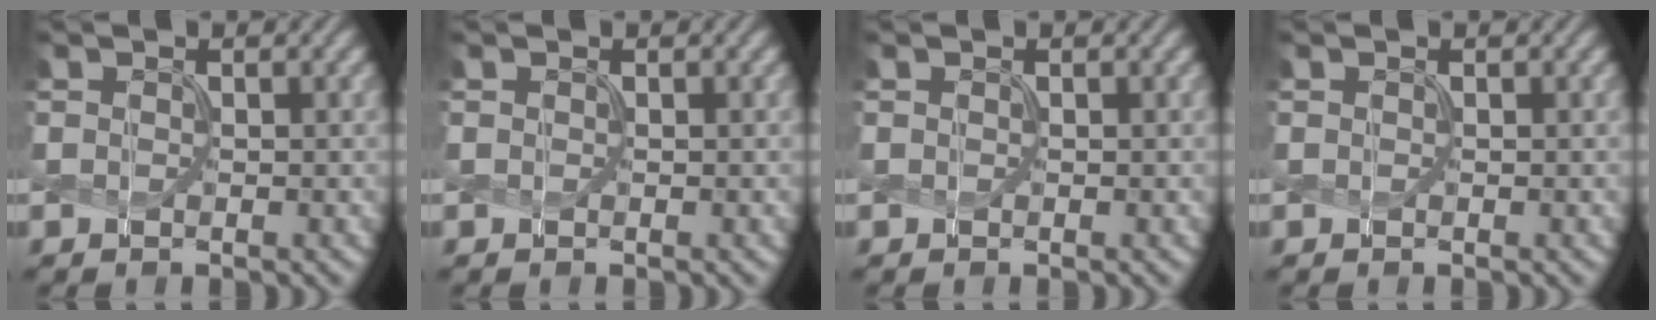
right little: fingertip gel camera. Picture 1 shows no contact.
{"total": 0.0}
{"total": 0.0}
{"total": 0.0}